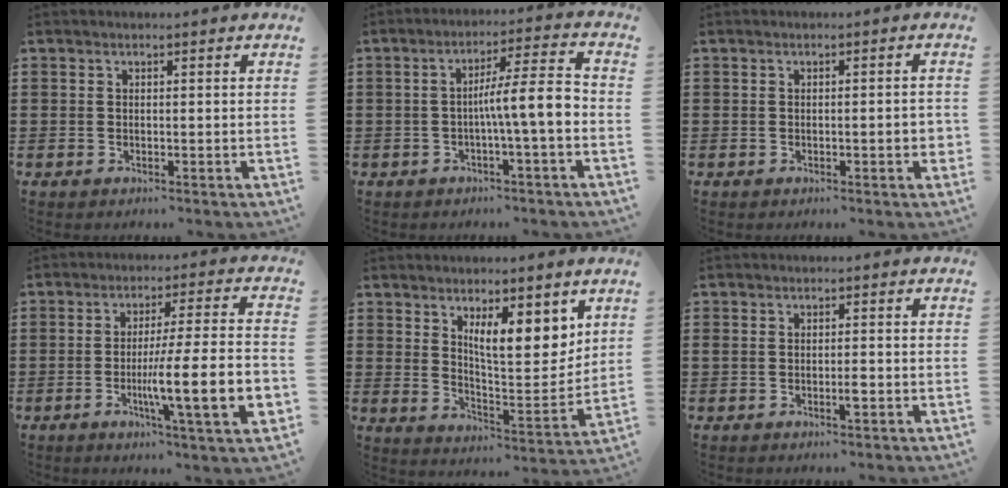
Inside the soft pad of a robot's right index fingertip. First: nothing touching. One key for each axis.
{"total": 8.1, "fx": -1.3, "fy": 1.0, "fz": 8.0, "tx": -0.133, "ty": 0.002, "tz": -0.027}
{"total": 2.6, "fx": -0.5, "fy": 0.3, "fz": 2.5, "tx": -0.032, "ty": -0.004, "tz": -0.011}
{"total": 13.5, "fx": -3.7, "fy": 1.4, "fz": 12.9, "tx": -0.219, "ty": -0.012, "tz": -0.068}
{"total": 9.3, "fx": 5.2, "fy": 3.3, "fz": 7.0, "tx": -0.108, "ty": -0.024, "tz": 0.084}
{"total": 1.7, "fx": -0.7, "fy": 0.4, "fz": 1.5, "tx": -0.028, "ty": 0.001, "tz": -0.013}